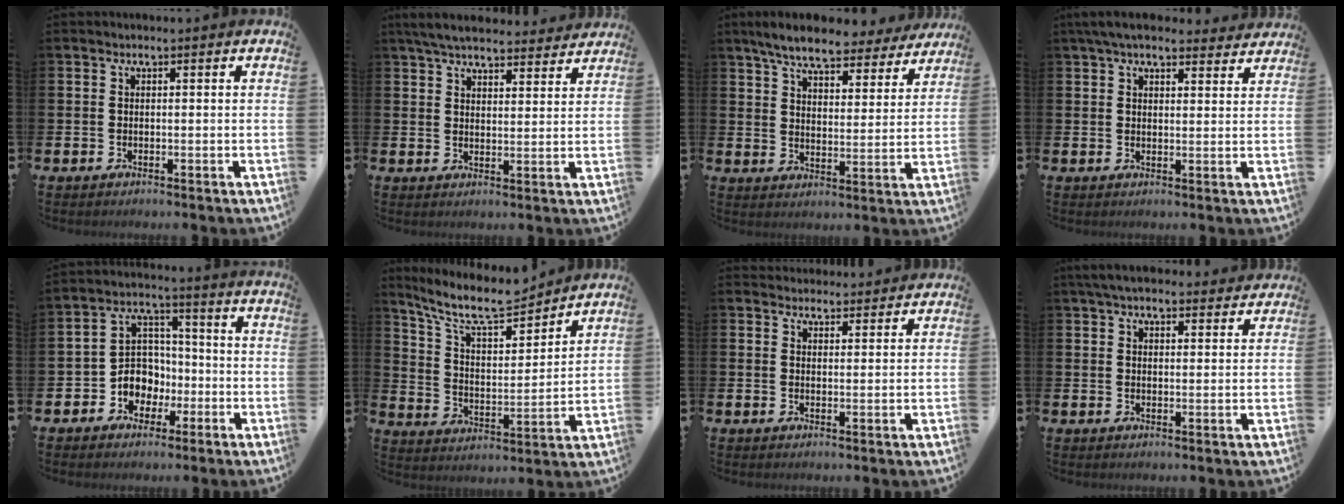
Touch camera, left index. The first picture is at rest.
{"total": 6.0, "force": [5.6, 1.3, 1.5], "torque": [-0.045, -0.026, 0.102]}
{"total": 7.7, "force": [7.1, 1.4, 2.8], "torque": [-0.078, -0.031, 0.125]}
{"total": 5.5, "force": [5.0, 1.6, 1.8], "torque": [-0.040, -0.016, 0.092]}
{"total": 6.3, "force": [-1.7, 5.8, 1.8], "torque": [-0.048, 0.003, -0.039]}
{"total": 10.2, "force": [9.1, 2.5, 4.0], "torque": [-0.106, -0.054, 0.159]}
{"total": 3.1, "force": [3.0, 0.8, -0.3], "torque": [-0.001, -0.013, 0.056]}
{"total": 4.9, "force": [4.5, 1.3, 1.5], "torque": [-0.039, -0.012, 0.085]}